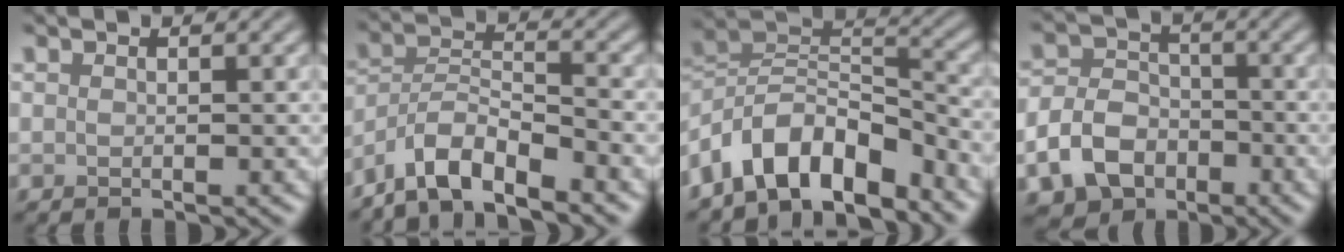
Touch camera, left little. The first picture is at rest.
{"total": 5.9, "force": [-4.8, 1.4, 3.1], "torque": [-0.053, 0.002, -0.096]}
{"total": 9.5, "force": [-6.2, 4.6, 5.7], "torque": [-0.082, 0.007, -0.125]}
{"total": 6.3, "force": [-2.9, 4.6, 3.2], "torque": [-0.064, -0.005, -0.058]}